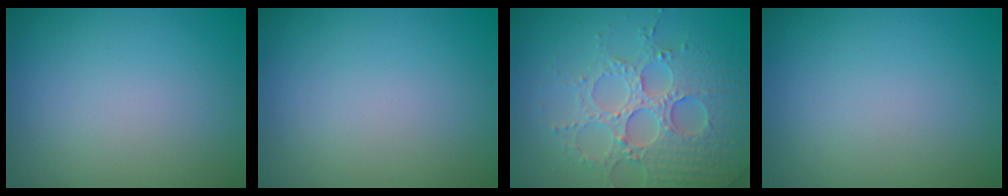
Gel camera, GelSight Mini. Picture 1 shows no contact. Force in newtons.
{"total": 0.0}
{"total": 5.1, "press": 5.0, "slide": 1.1}
{"total": 0.0}